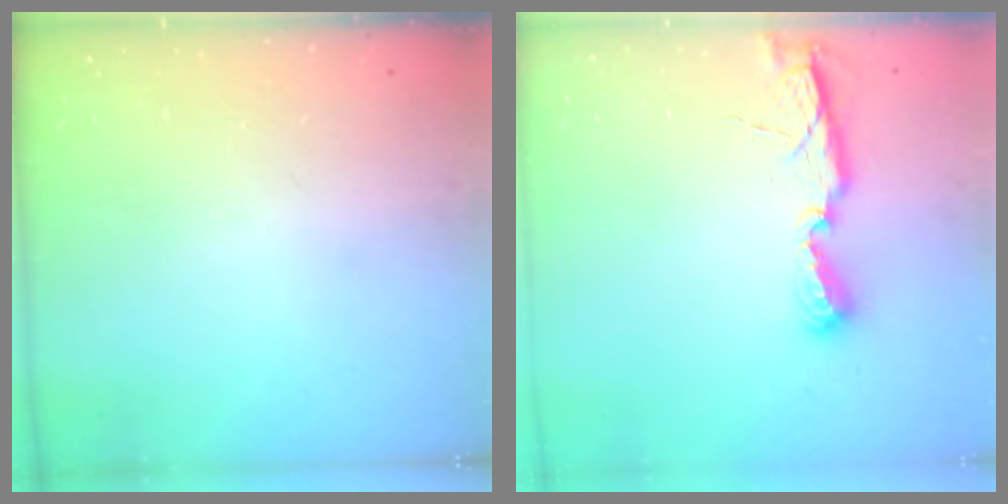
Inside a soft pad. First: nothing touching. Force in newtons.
{"total": 6.7, "press": 6.7, "slide": 0.8}